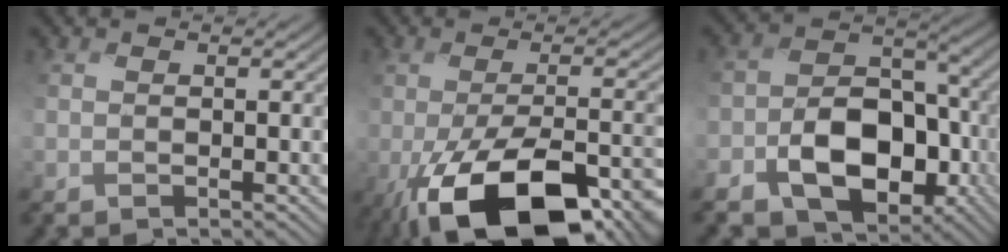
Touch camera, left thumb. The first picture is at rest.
{"total": 17.9, "force": [-8.1, 7.4, 14.2], "torque": [-0.239, -0.029, -0.117]}
{"total": 13.3, "force": [-5.4, 9.1, 8.1], "torque": [-0.135, -0.017, -0.097]}